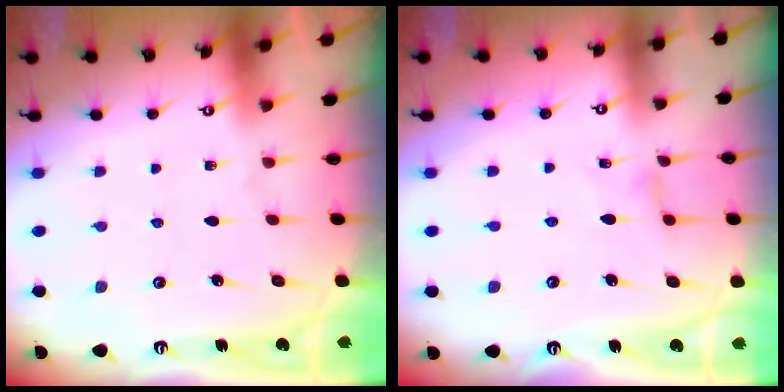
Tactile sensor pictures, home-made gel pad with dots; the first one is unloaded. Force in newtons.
{"total": 0.9, "press": 0.8, "slide": 0.3}